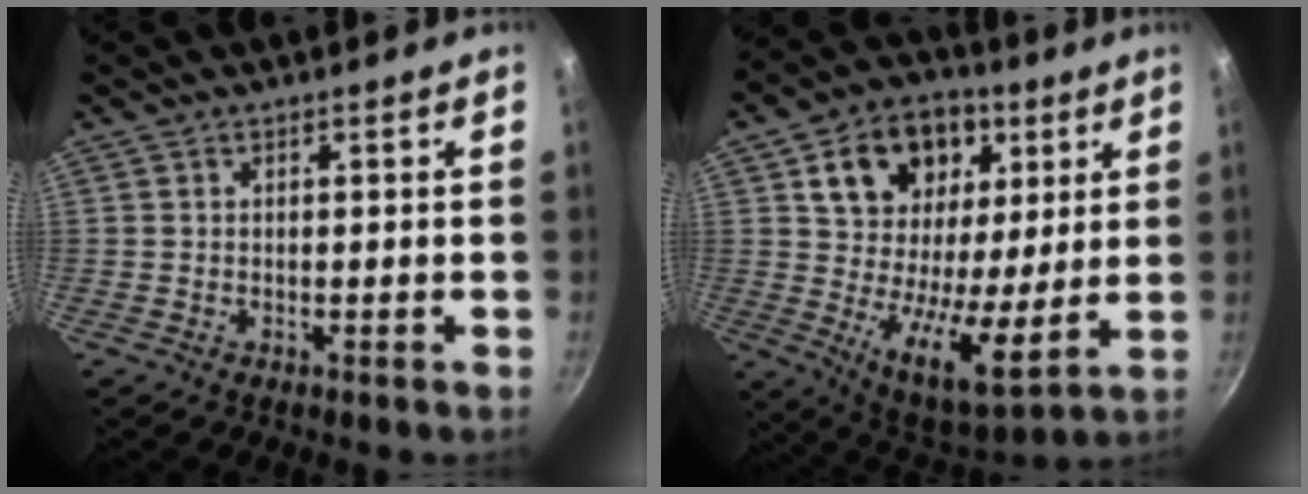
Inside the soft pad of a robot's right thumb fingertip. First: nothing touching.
{"total": 21.4, "force": [7.5, 14.6, 13.6], "torque": [-0.189, -0.030, 0.120]}